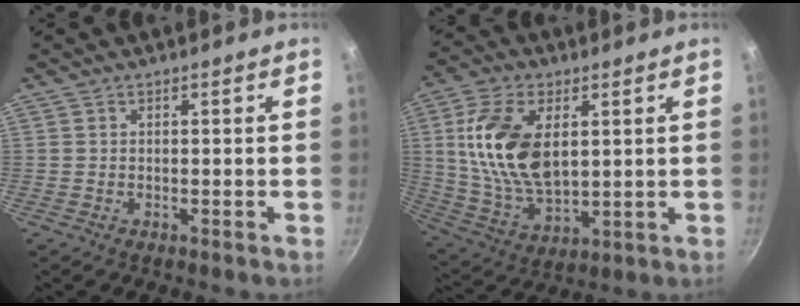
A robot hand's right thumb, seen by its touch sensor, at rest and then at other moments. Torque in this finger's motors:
{"motor_torque": [1.84, 2.67, 1.42, 0.18, 0.23]}